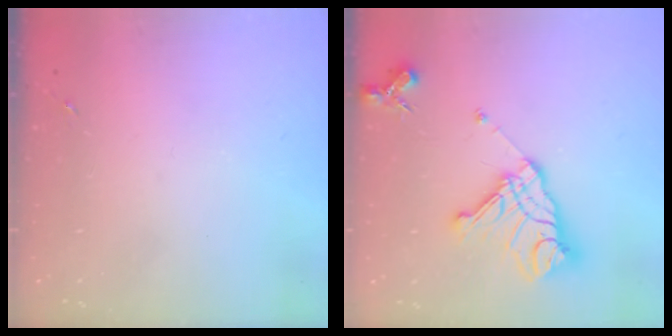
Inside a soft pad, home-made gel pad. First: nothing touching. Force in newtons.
{"total": 17.5, "press": 17.3, "slide": 2.0}